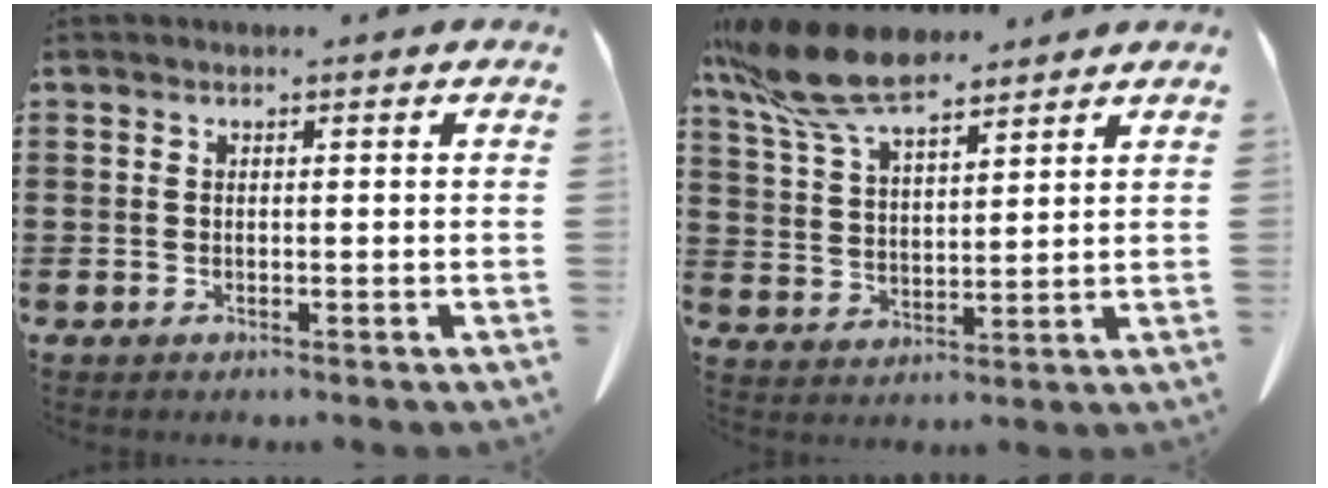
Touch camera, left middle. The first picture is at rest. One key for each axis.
{"total": 11.1, "fx": 8.6, "fy": 2.9, "fz": 6.4, "tx": -0.156, "ty": -0.024, "tz": 0.158}